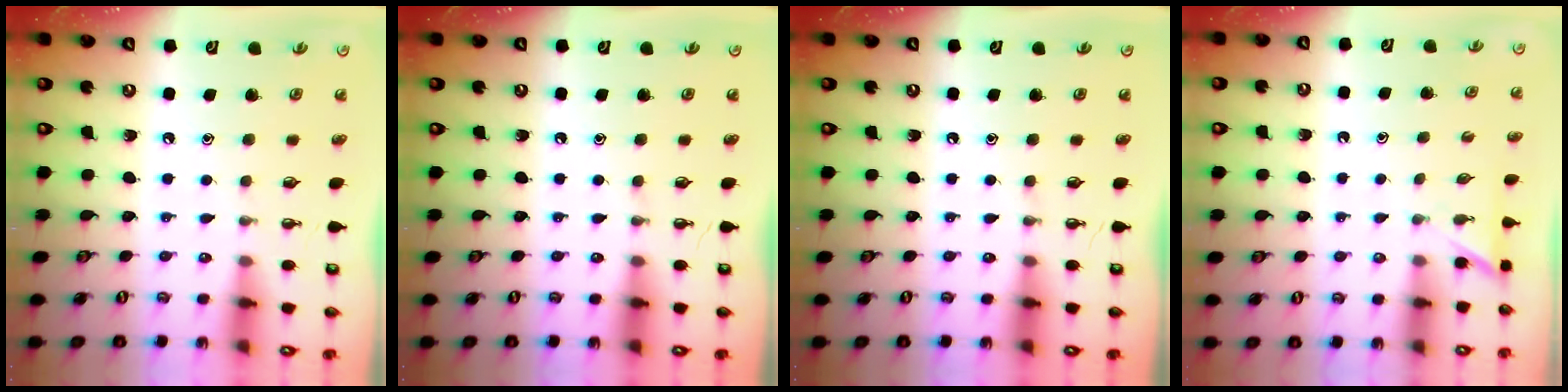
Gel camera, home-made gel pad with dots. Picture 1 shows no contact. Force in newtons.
{"total": 0.0}
{"total": 0.0}
{"total": 2.3, "press": 2.3, "slide": 0.2}